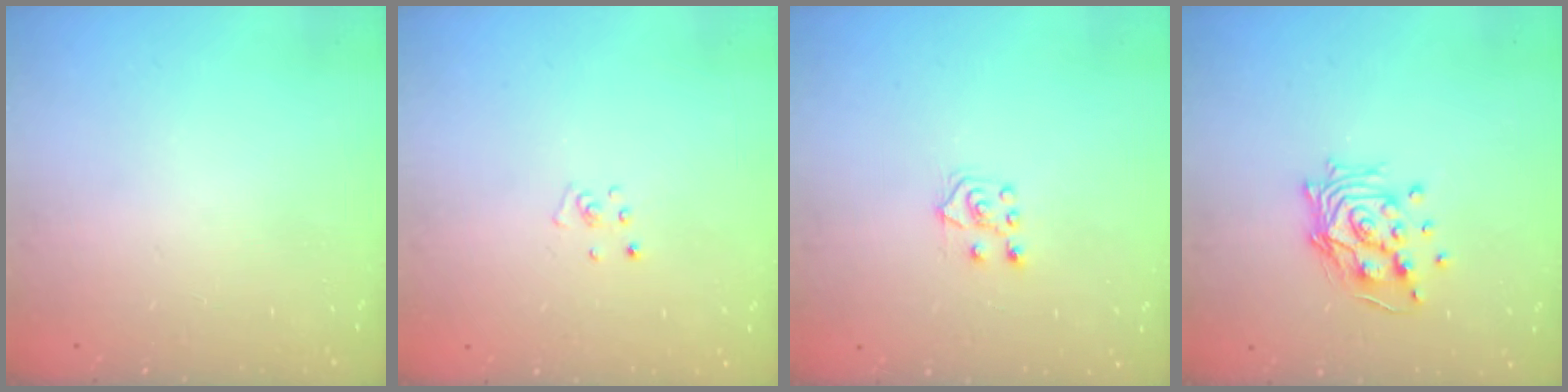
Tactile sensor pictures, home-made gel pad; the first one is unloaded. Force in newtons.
{"total": 2.2, "press": 2.2, "slide": 0.2}
{"total": 6.0, "press": 6.0, "slide": 0.4}
{"total": 12.8, "press": 12.8, "slide": 1.3}